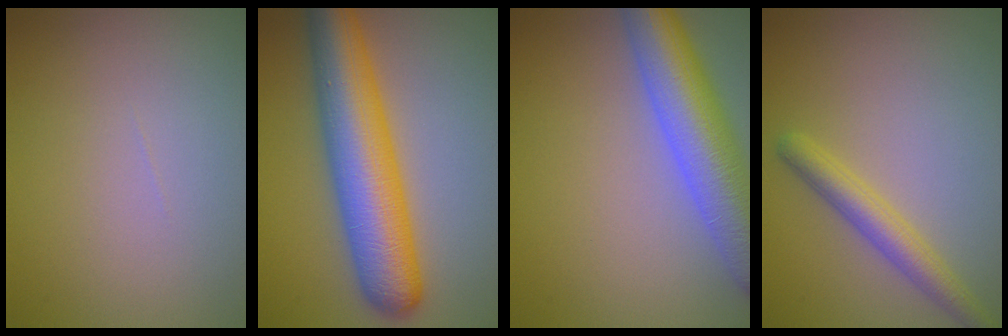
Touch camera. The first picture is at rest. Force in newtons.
{"total": 9.6, "press": 9.6, "slide": 0.3}
{"total": 8.5, "press": 8.5, "slide": 0.4}
{"total": 2.9, "press": 2.9, "slide": 0.1}